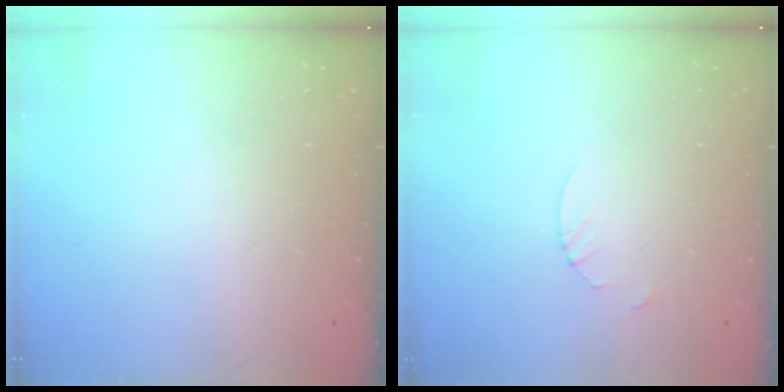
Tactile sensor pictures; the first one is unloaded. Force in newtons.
{"total": 2.7, "press": 2.7, "slide": 0.3}